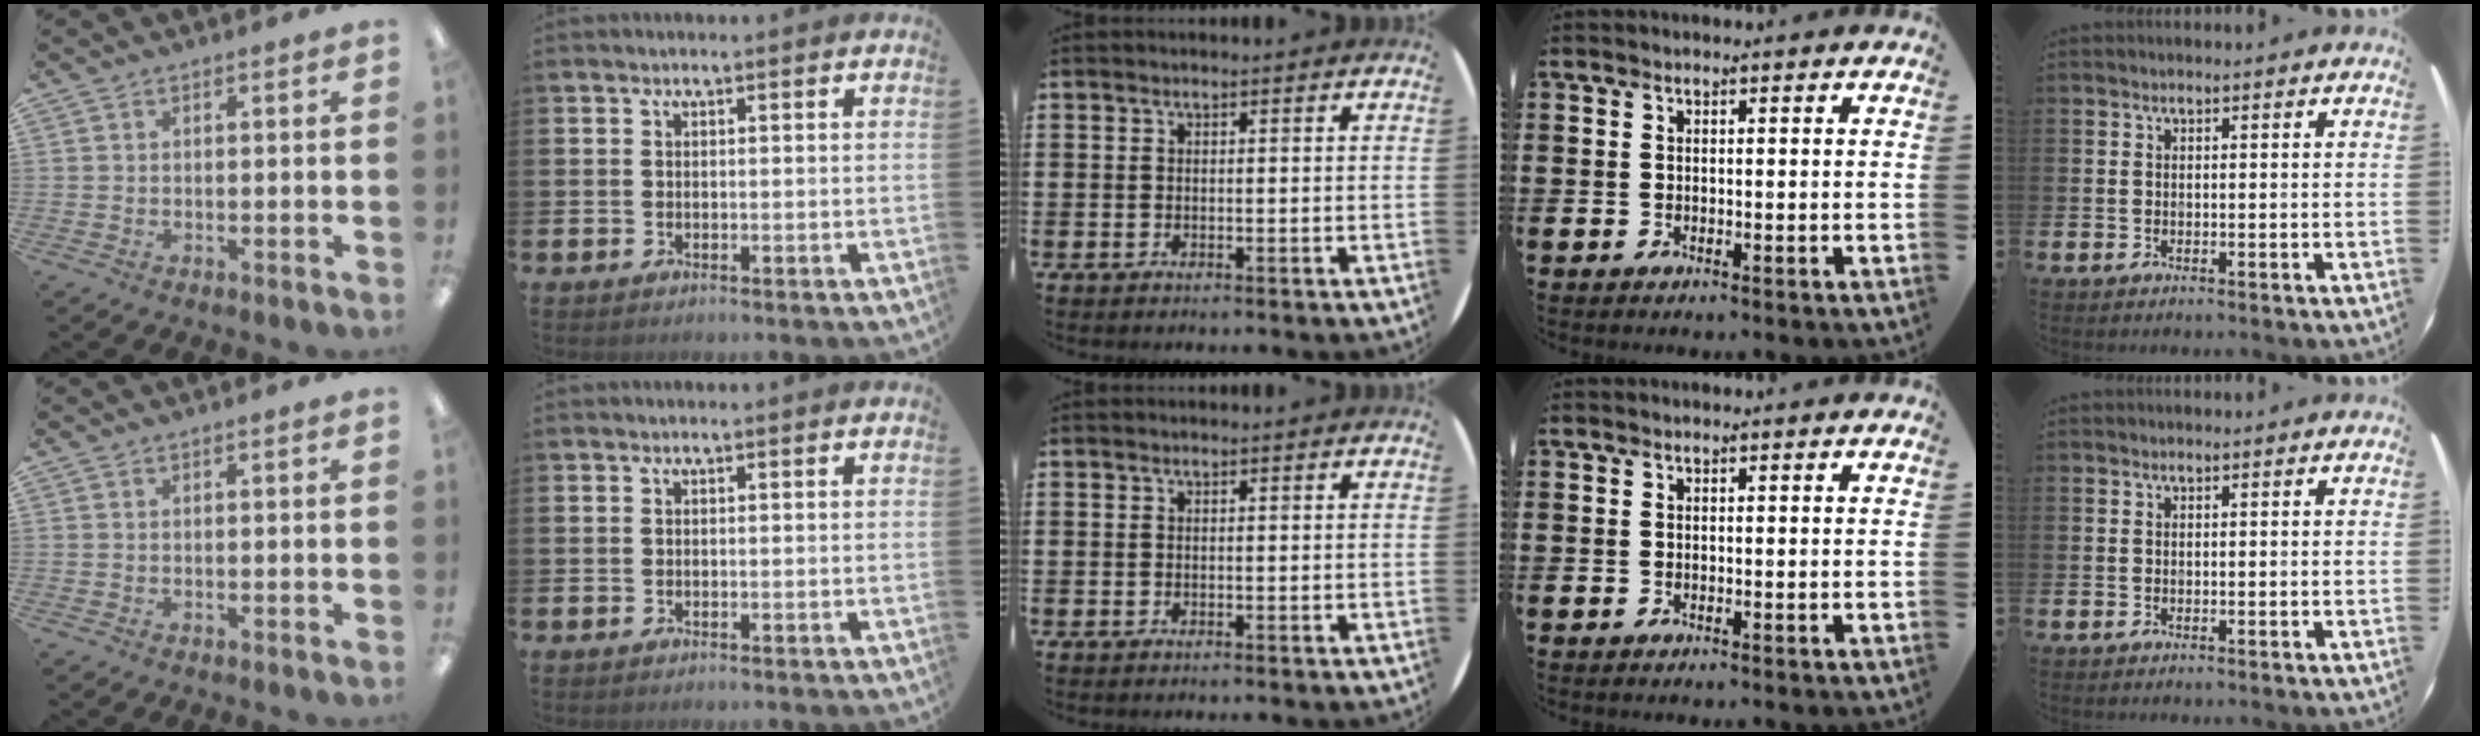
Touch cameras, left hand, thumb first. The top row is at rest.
{}